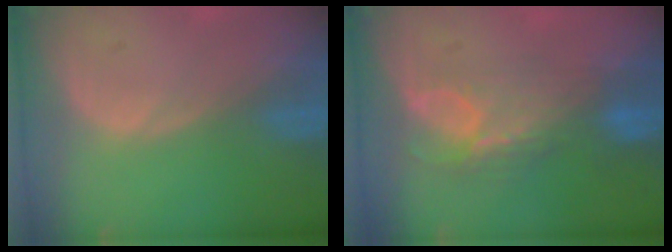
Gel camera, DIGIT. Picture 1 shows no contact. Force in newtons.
{"total": 7.3, "press": 6.6, "slide": 3.1}